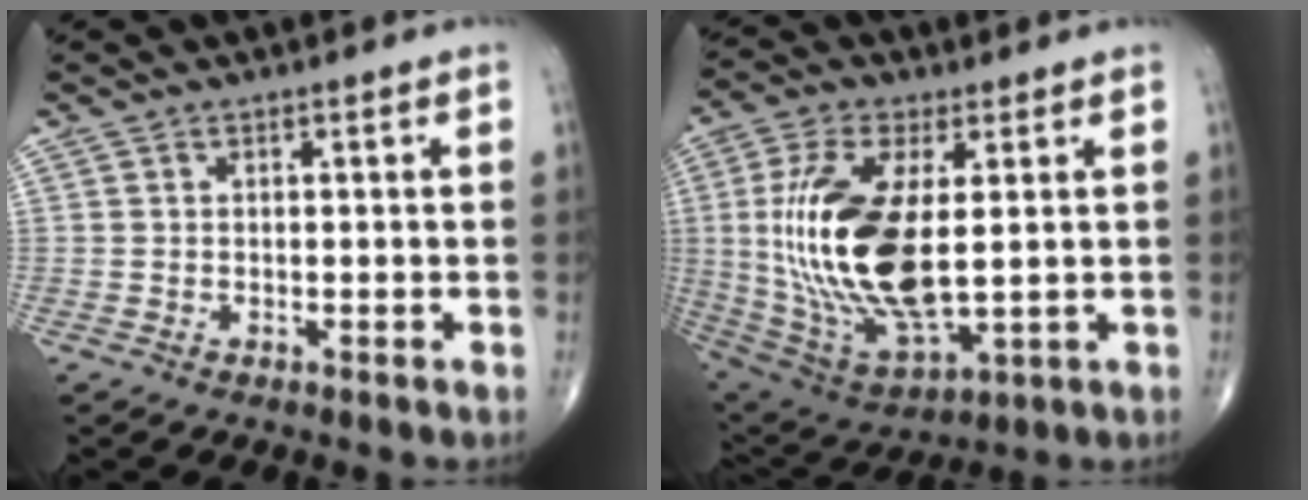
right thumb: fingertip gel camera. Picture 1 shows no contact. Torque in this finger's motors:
{"motor_torque": [1.06, 3.95, 2.43, 0.34, 0.84]}